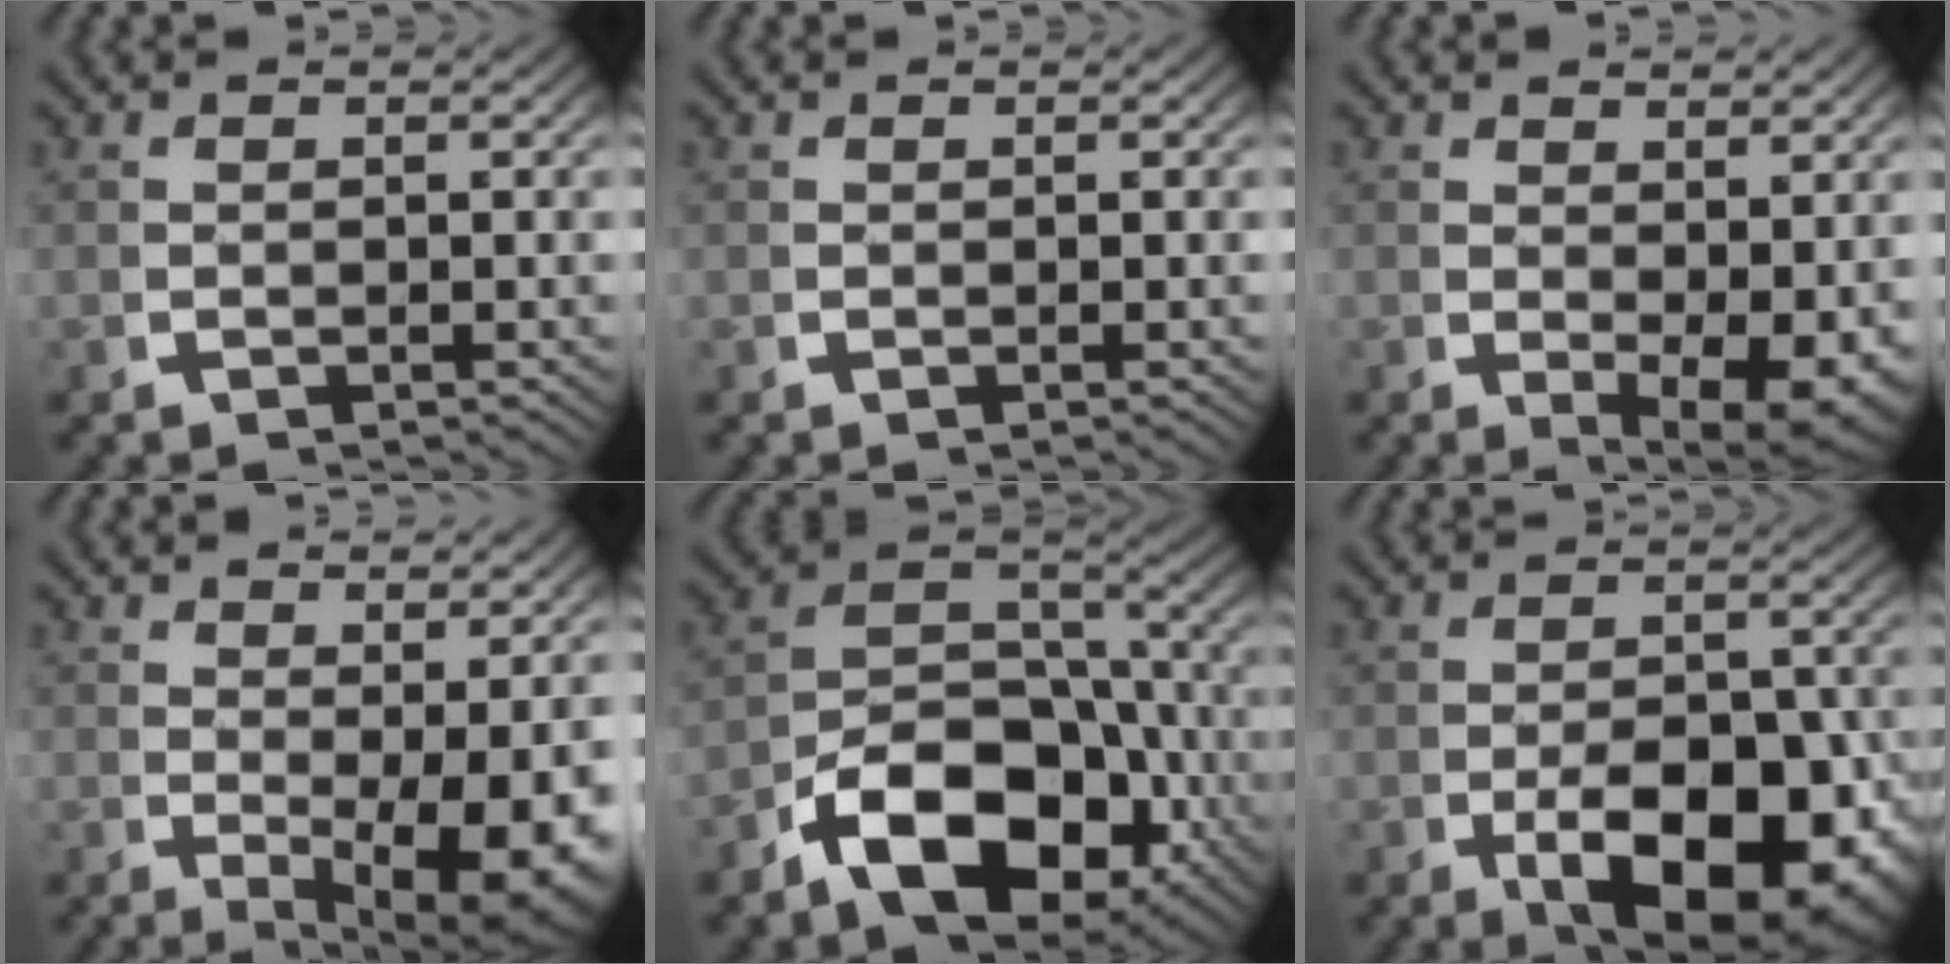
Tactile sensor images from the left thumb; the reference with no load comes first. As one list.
[{"total": 0.0}, {"total": 4.6, "force": [0.1, 2.4, 3.8], "torque": [-0.063, -0.030, 0.020]}, {"total": 7.5, "force": [-0.8, 3.9, 6.3], "torque": [-0.103, -0.038, 0.013]}, {"total": 11.6, "force": [-3.2, 7.6, 8.2], "torque": [-0.160, -0.045, -0.039]}, {"total": 12.0, "force": [-3.1, 7.1, 9.1], "torque": [-0.150, -0.060, -0.020]}]